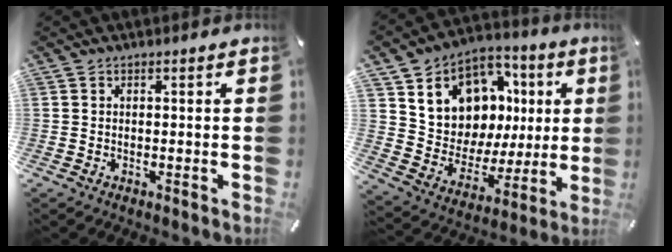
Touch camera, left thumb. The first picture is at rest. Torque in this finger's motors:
{"motor_torque": [2.51, 2.50, 1.36, -1.03, 0.20]}